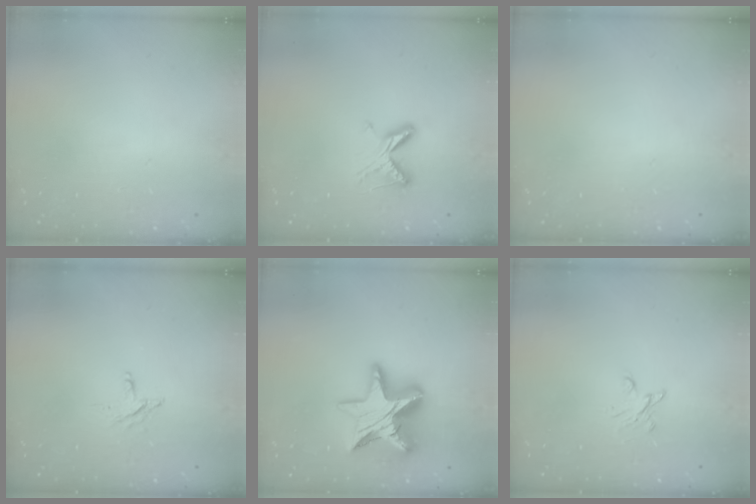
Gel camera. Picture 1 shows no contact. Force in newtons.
{"total": 6.1, "press": 6.0, "slide": 0.6}
{"total": 0.0}
{"total": 2.8, "press": 2.8, "slide": 0.3}
{"total": 15.9, "press": 15.9, "slide": 1.2}
{"total": 3.4, "press": 3.4, "slide": 0.4}